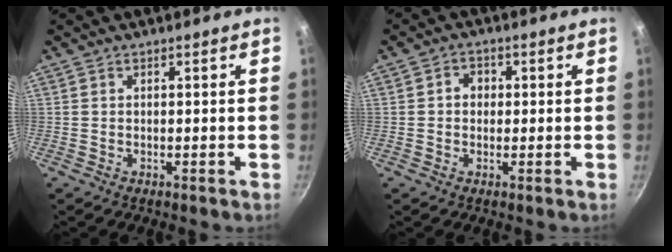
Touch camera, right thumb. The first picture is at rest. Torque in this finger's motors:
{"motor_torque": [-0.11, 0.03, -0.03, 0.06, -0.01]}